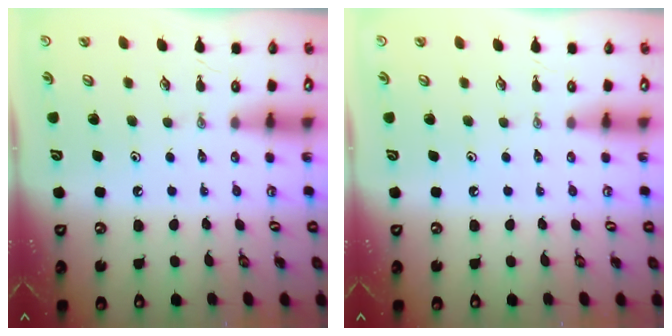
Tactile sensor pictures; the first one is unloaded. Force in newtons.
{"total": 0.0}